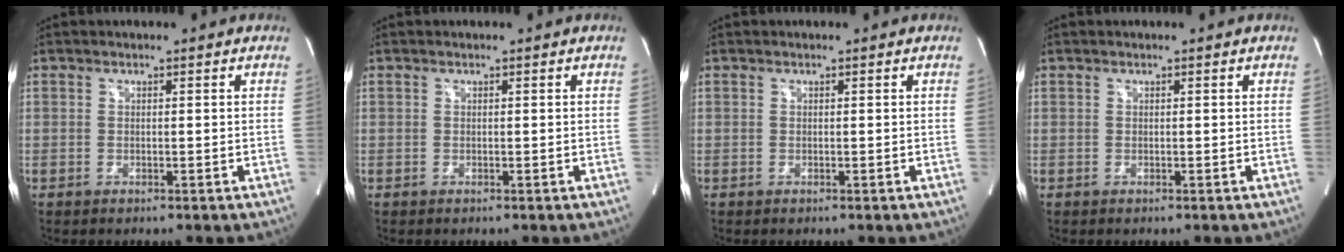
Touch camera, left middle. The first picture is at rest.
{"total": 0.0}
{"total": 0.0}
{"total": 0.0}